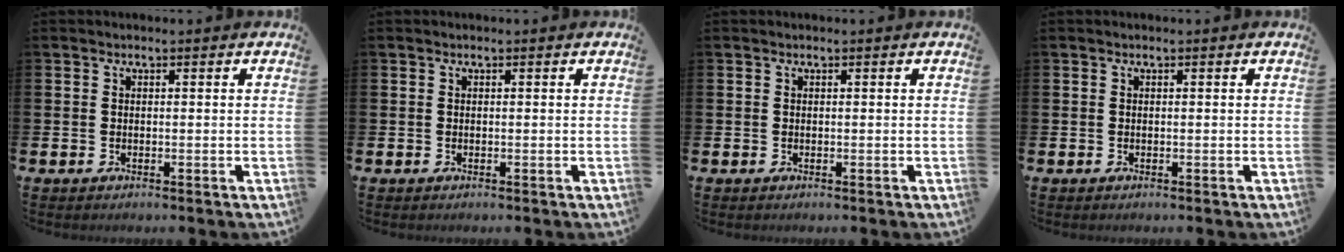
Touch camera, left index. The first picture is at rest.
{"total": 0.0}
{"total": 0.0}
{"total": 0.0}